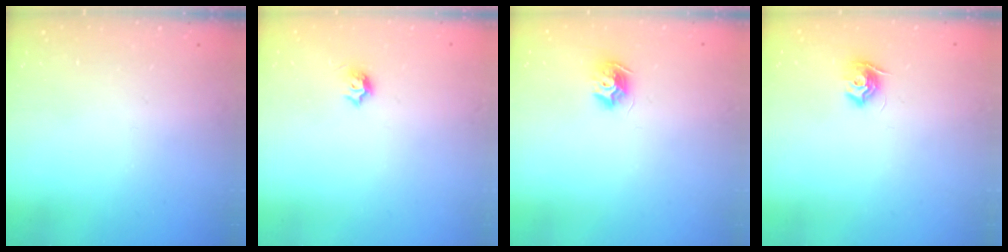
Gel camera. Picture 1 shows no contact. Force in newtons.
{"total": 4.1, "press": 4.0, "slide": 0.7}
{"total": 8.7, "press": 8.7, "slide": 0.0}
{"total": 8.7, "press": 8.7, "slide": 0.1}